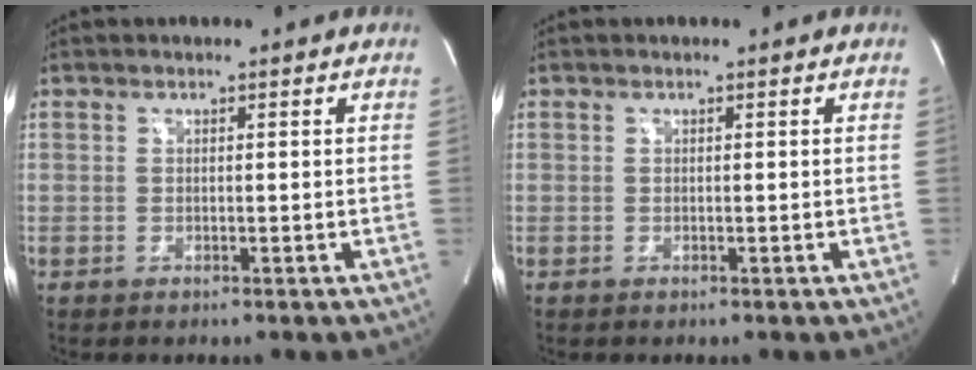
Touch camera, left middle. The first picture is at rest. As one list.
[{"total": 0.0}]